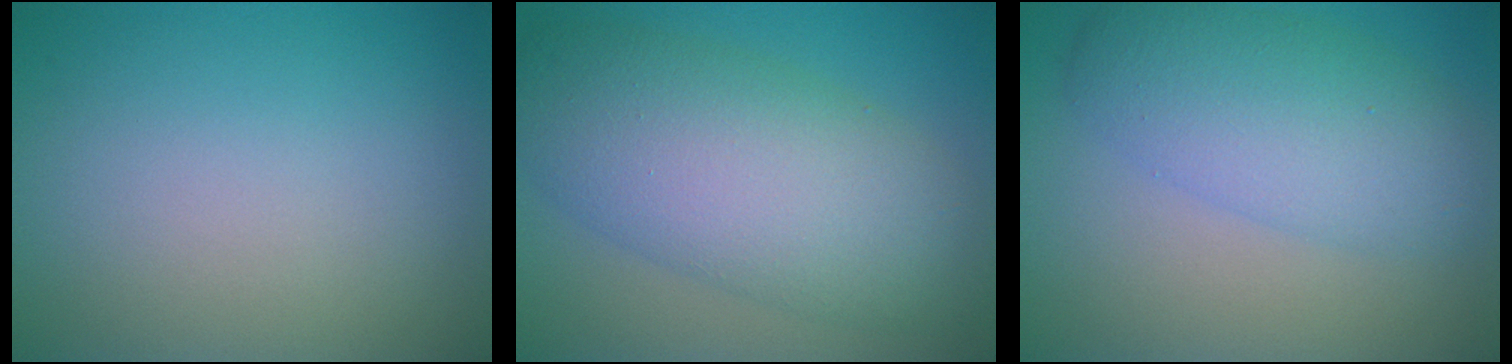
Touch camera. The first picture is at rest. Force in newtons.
{"total": 9.7, "press": 9.7, "slide": 0.3}
{"total": 5.8, "press": 5.7, "slide": 0.2}